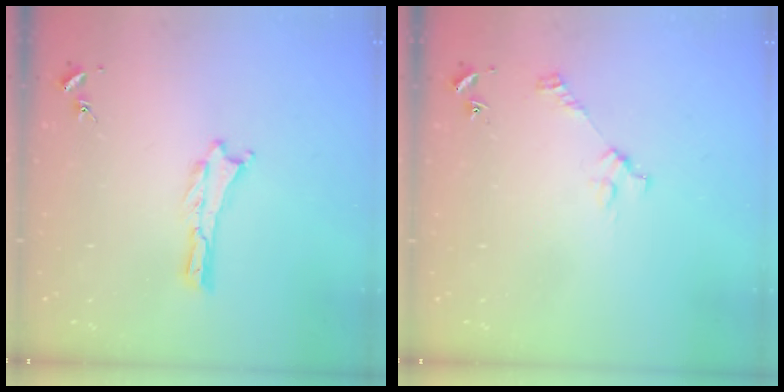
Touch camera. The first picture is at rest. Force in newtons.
{"total": 3.1, "press": 3.1, "slide": 0.2}